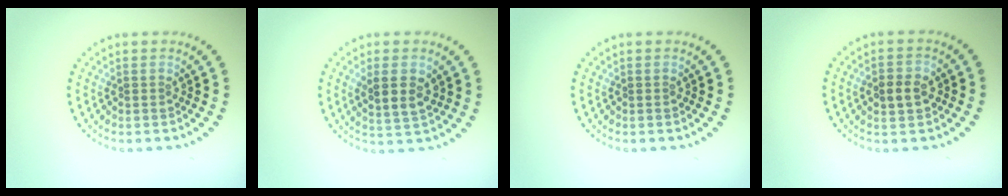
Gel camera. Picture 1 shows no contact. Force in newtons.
{"total": 2.8, "press": 2.7, "slide": 0.8}
{"total": 0.0}
{"total": 2.6, "press": 2.6, "slide": 0.2}